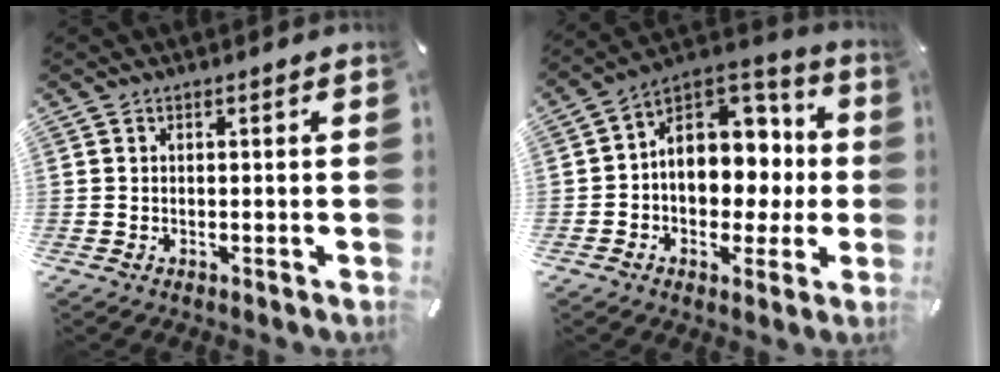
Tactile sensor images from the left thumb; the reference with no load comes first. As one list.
[{"total": 12.1, "force": [0.5, 10.4, 6.1], "torque": [-0.081, -0.014, 0.016]}]